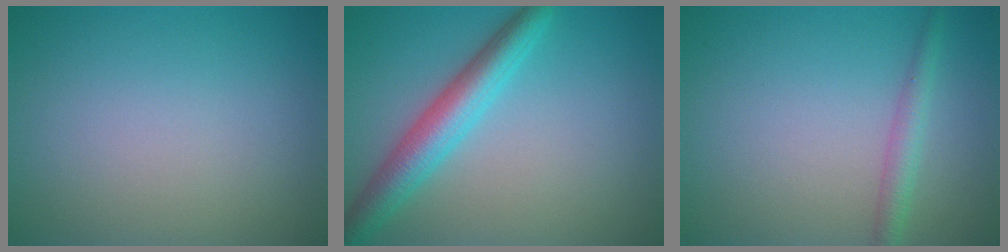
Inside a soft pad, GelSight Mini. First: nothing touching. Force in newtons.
{"total": 4.8, "press": 4.8, "slide": 0.2}
{"total": 2.0, "press": 2.0, "slide": 0.1}